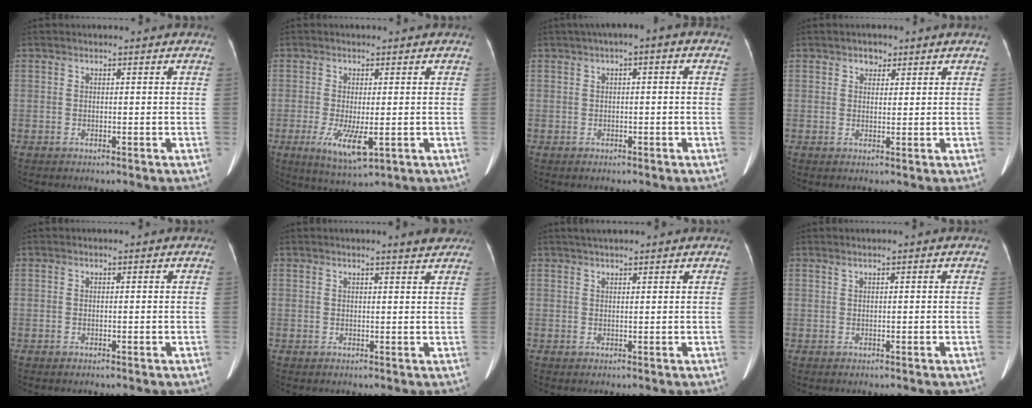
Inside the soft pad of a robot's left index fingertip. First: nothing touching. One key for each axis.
{"total": 6.0, "fx": -1.3, "fy": 1.7, "fz": 5.6, "tx": -0.108, "ty": -0.016, "tz": -0.014}
{"total": 2.6, "fx": 0.8, "fy": 1.0, "fz": 2.3, "tx": -0.033, "ty": 0.021, "tz": 0.006}
{"total": 1.8, "fx": 1.2, "fy": 1.2, "fz": 0.6, "tx": -0.009, "ty": 0.003, "tz": 0.016}
{"total": 0.0}
{"total": 3.7, "fx": 3.4, "fy": 0.2, "fz": 1.5, "tx": -0.022, "ty": -0.002, "tz": 0.032}
{"total": 5.3, "fx": 4.6, "fy": 0.7, "fz": 2.6, "tx": -0.036, "ty": 0.033, "tz": 0.068}
{"total": 0.8, "fx": 0.6, "fy": -0.2, "fz": 0.5, "tx": -0.016, "ty": 0.005, "tz": 0.017}